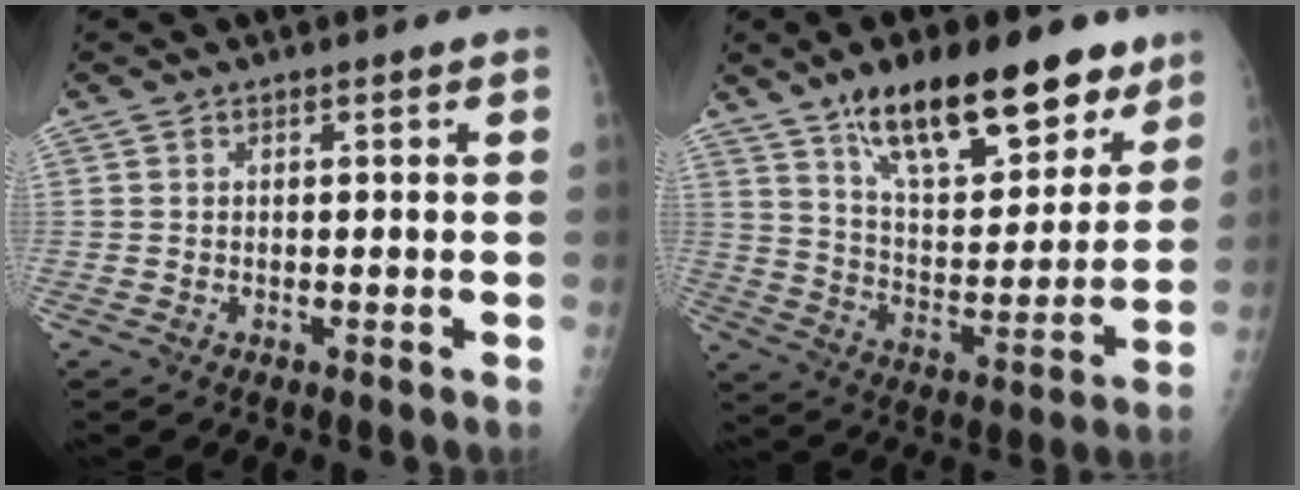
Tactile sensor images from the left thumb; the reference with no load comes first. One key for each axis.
{"total": 22.2, "fx": 14.5, "fy": 8.9, "fz": 14.2, "tx": -0.172, "ty": -0.059, "tz": 0.242}